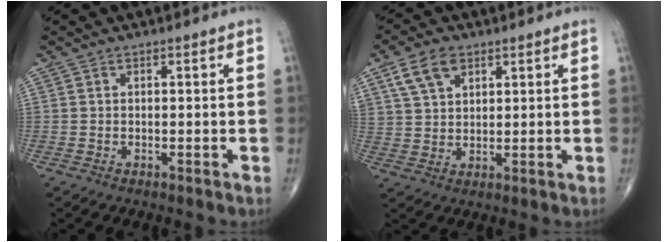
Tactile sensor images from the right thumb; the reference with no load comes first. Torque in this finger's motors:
{"motor_torque": [-0.35, 0.70, 0.88, 0.91, 0.08]}